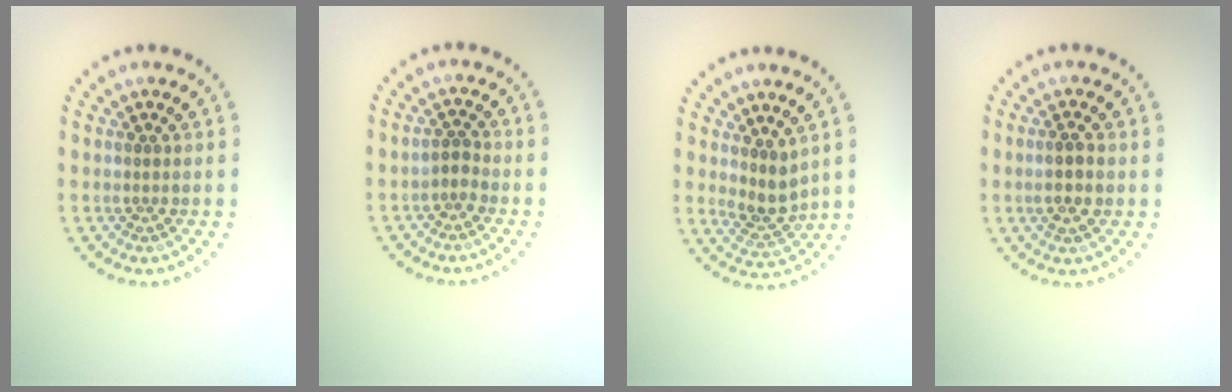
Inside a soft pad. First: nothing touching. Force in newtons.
{"total": 1.0, "press": 0.8, "slide": 0.6}
{"total": 2.7, "press": 2.1, "slide": 1.6}
{"total": 1.7, "press": 1.7, "slide": 0.3}